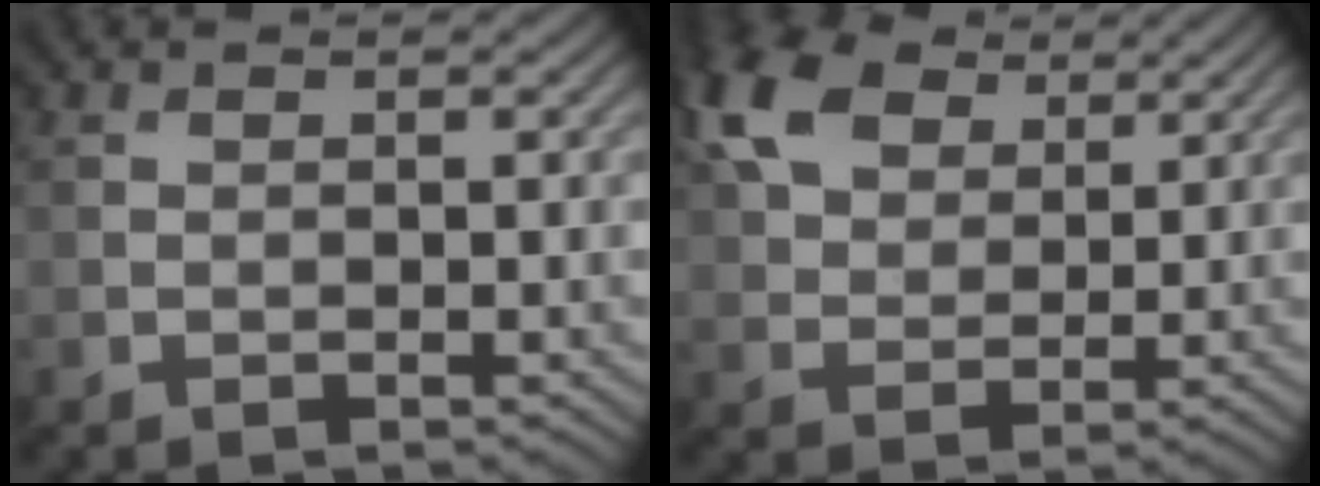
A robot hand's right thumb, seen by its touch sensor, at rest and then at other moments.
{"total": 9.4, "force": [5.2, 6.1, 4.9], "torque": [-0.123, 0.017, 0.102]}